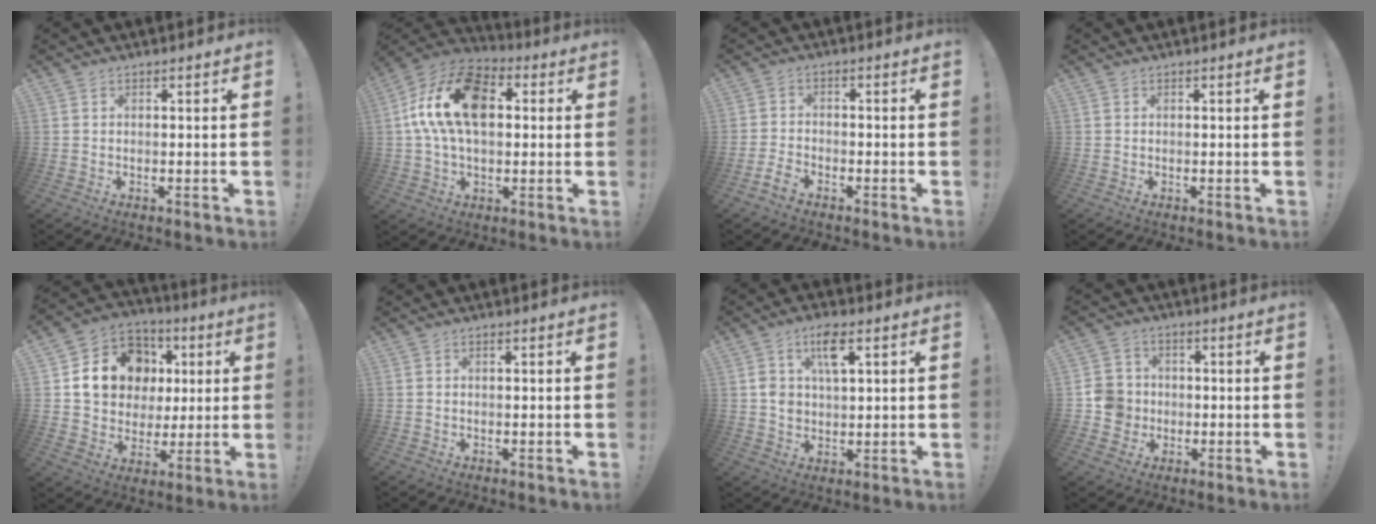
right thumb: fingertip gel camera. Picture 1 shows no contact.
{"total": 18.8, "force": [3.9, 11.7, 14.3], "torque": [-0.263, 0.007, 0.069]}
{"total": 4.2, "force": [-3.1, 1.8, 2.1], "torque": [-0.044, 0.007, -0.058]}
{"total": 0.0}
{"total": 16.4, "force": [4.6, 13.8, 7.7], "torque": [-0.104, -0.008, 0.110]}
{"total": 0.6, "force": [0.4, -0.2, 0.3], "torque": [-0.007, -0.001, 0.008]}
{"total": 8.1, "force": [3.6, 4.4, 5.8], "torque": [-0.096, 0.000, 0.064]}
{"total": 8.1, "force": [-1.1, 7.7, 2.4], "torque": [-0.047, 0.013, -0.017]}